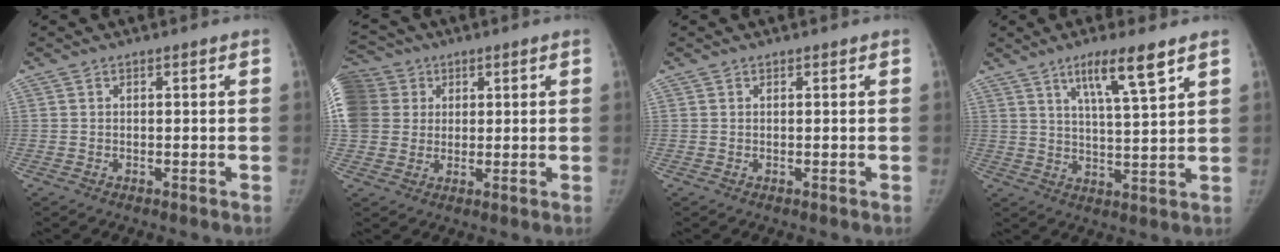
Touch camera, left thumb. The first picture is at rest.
{"total": 17.7, "force": [5.1, 15.3, 7.3], "torque": [-0.197, 0.052, 0.104]}
{"total": 0.0}
{"total": 9.3, "force": [5.6, 1.0, 7.3], "torque": [-0.124, -0.031, 0.099]}